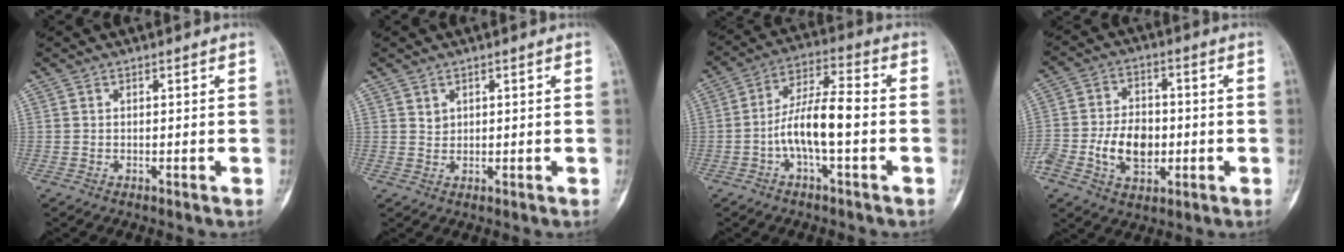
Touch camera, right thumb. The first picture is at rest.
{"total": 1.3, "force": [0.8, 0.9, 0.4], "torque": [0.008, -0.005, 0.015]}
{"total": 10.4, "force": [-2.3, 3.3, 9.6], "torque": [-0.185, 0.039, -0.045]}
{"total": 10.5, "force": [-2.2, 7.0, 7.4], "torque": [-0.117, 0.017, -0.036]}